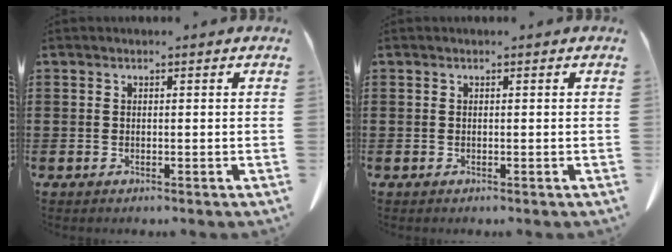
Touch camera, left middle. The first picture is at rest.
{"total": 0.0}